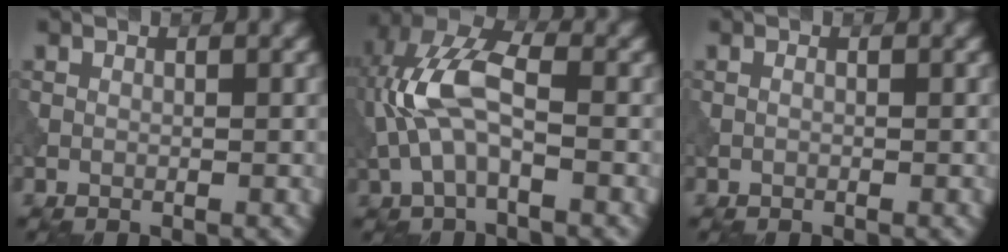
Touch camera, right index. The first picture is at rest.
{"total": 7.2, "force": [-0.5, 3.2, 6.4], "torque": [-0.151, 0.024, -0.018]}
{"total": 0.0}